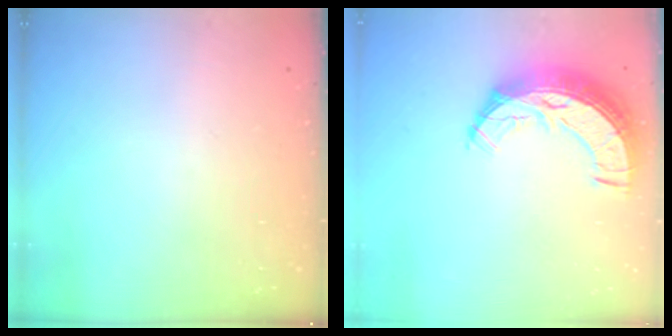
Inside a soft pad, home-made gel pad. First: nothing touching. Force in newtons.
{"total": 12.4, "press": 12.4, "slide": 1.0}